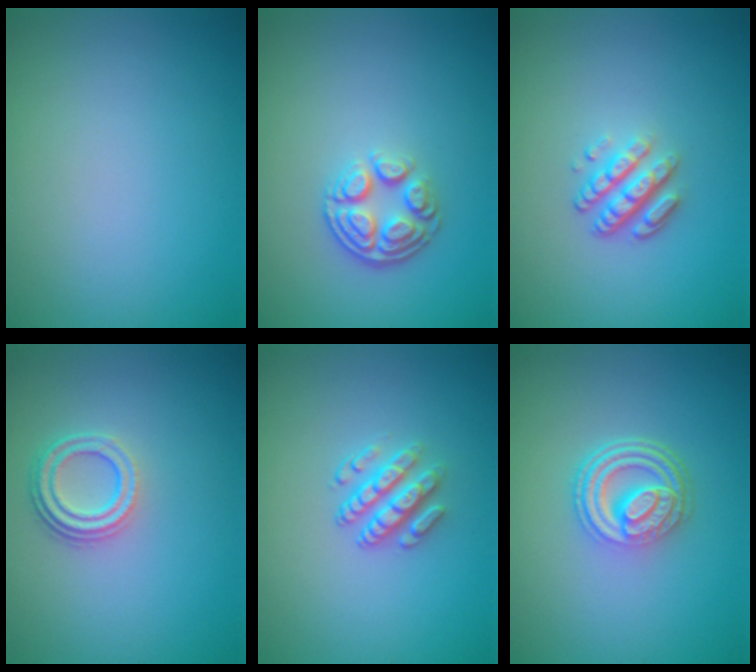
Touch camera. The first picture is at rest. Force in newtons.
{"total": 3.1, "press": 2.4, "slide": 1.9}
{"total": 3.3, "press": 2.4, "slide": 2.3}
{"total": 3.3, "press": 2.4, "slide": 2.3}
{"total": 3.0, "press": 2.4, "slide": 1.6}
{"total": 4.8, "press": 3.4, "slide": 3.4}